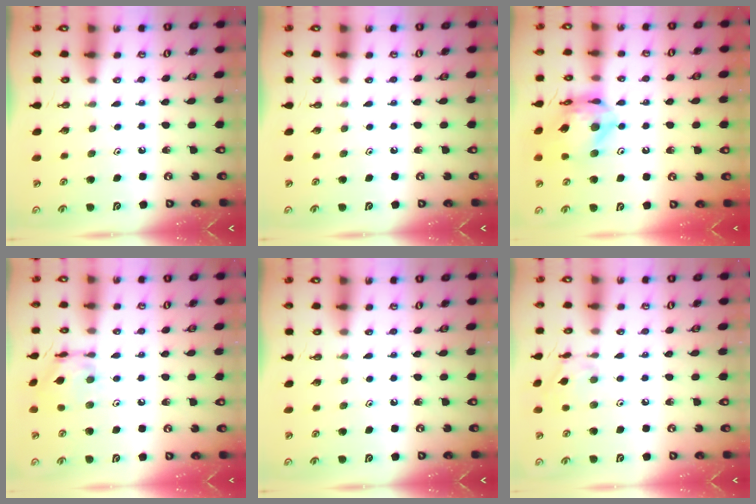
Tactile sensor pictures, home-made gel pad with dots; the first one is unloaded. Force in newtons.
{"total": 0.0}
{"total": 14.6, "press": 14.6, "slide": 1.3}
{"total": 10.3, "press": 10.3, "slide": 0.8}
{"total": 0.0}
{"total": 7.3, "press": 7.2, "slide": 0.4}